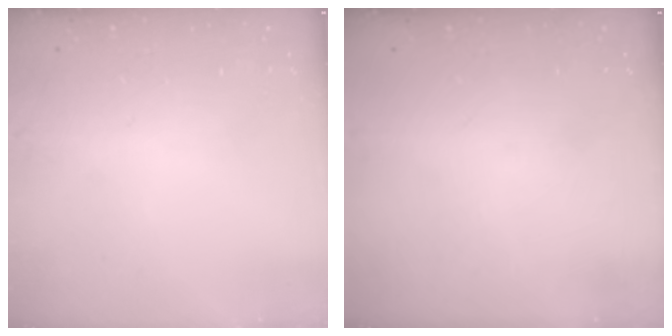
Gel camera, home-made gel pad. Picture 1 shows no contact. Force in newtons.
{"total": 0.0}